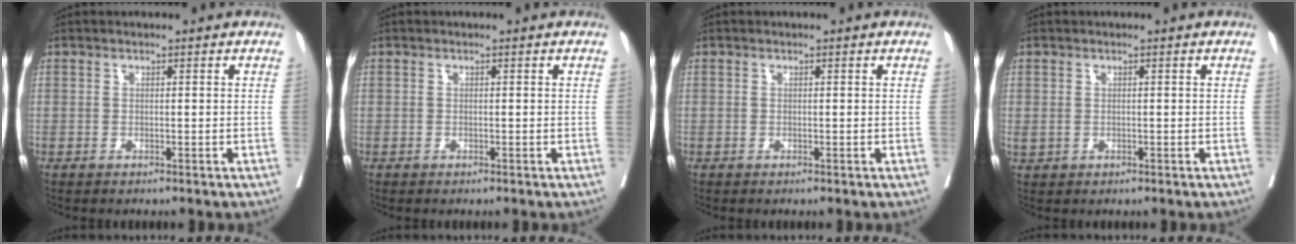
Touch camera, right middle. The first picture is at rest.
{"total": 0.0}
{"total": 0.0}
{"total": 0.9, "force": [0.1, 0.7, 0.6], "torque": [-0.015, -0.002, 0.008]}